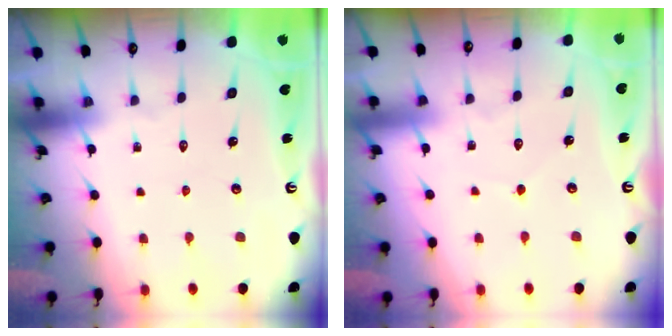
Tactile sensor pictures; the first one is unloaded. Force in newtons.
{"total": 2.8, "press": 2.8, "slide": 0.3}